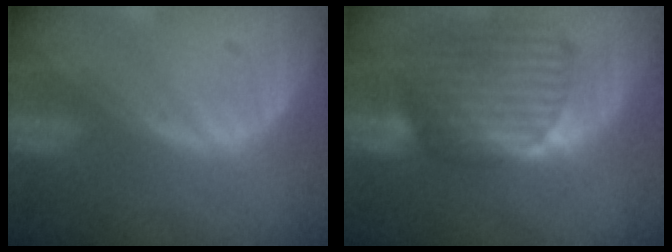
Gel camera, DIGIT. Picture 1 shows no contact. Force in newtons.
{"total": 9.8, "press": 8.5, "slide": 4.8}